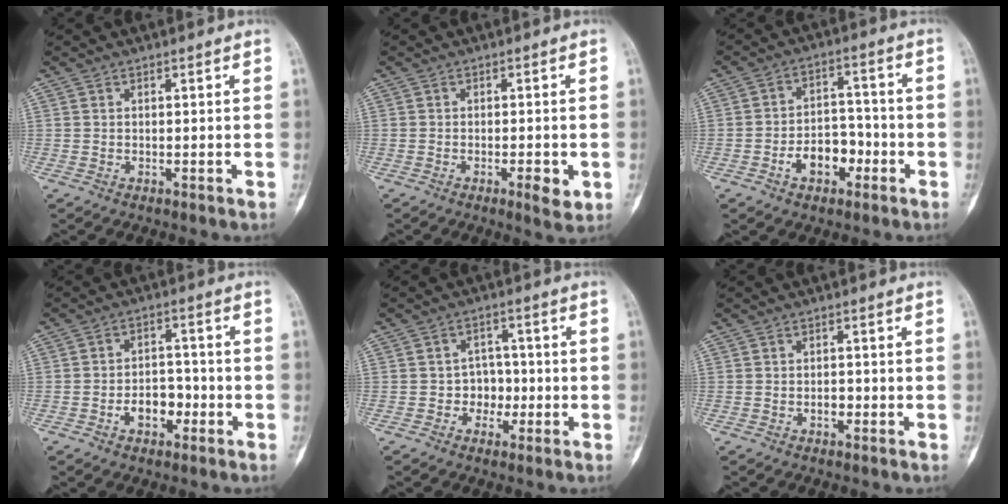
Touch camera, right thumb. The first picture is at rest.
{"total": 3.9, "force": [-1.3, 1.2, 3.5], "torque": [-0.048, -0.004, -0.017]}
{"total": 8.4, "force": [-3.6, 5.6, 5.2], "torque": [-0.051, 0.041, -0.060]}
{"total": 6.3, "force": [-2.5, 4.2, 3.9], "torque": [-0.034, 0.028, -0.043]}
{"total": 4.7, "force": [-1.2, 4.0, 2.0], "torque": [0.009, 0.015, -0.027]}
{"total": 1.6, "force": [-0.6, 1.0, 1.0], "torque": [-0.007, 0.005, -0.012]}